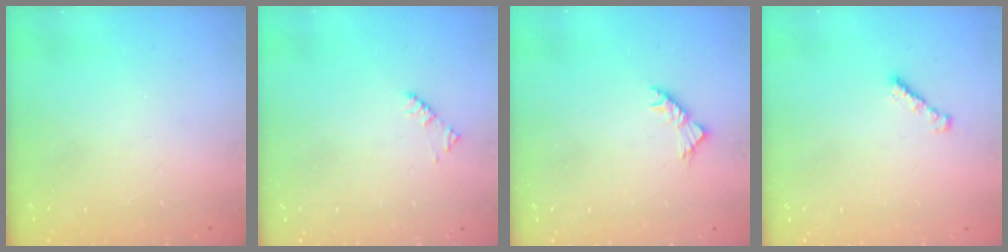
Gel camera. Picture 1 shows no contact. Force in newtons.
{"total": 1.9, "press": 1.9, "slide": 0.3}
{"total": 4.1, "press": 3.9, "slide": 1.1}
{"total": 1.6, "press": 1.5, "slide": 0.4}